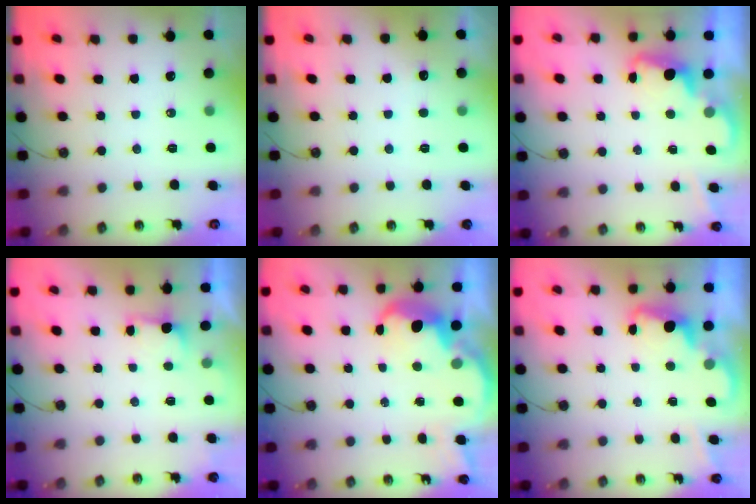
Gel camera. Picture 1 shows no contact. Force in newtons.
{"total": 2.4, "press": 2.2, "slide": 1.0}
{"total": 2.3, "press": 2.2, "slide": 0.6}
{"total": 1.2, "press": 0.9, "slide": 0.8}
{"total": 6.9, "press": 6.9, "slide": 0.6}
{"total": 2.3, "press": 2.2, "slide": 0.6}